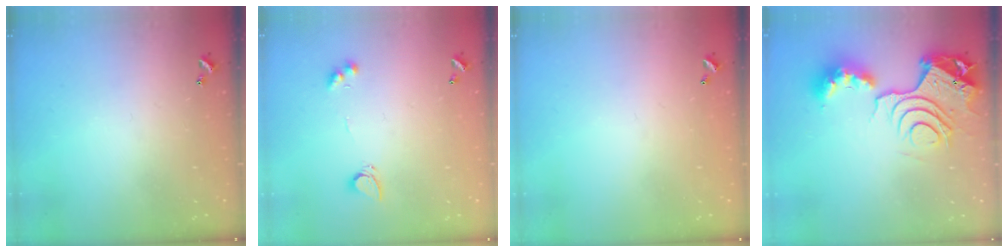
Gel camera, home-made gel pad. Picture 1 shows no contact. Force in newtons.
{"total": 3.1, "press": 3.1, "slide": 0.6}
{"total": 2.8, "press": 2.8, "slide": 0.1}
{"total": 14.1, "press": 14.0, "slide": 1.8}